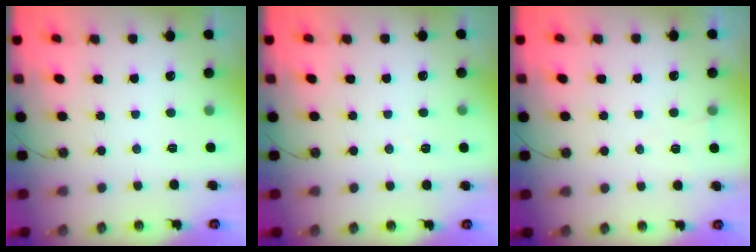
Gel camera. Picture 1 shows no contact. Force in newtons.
{"total": 5.1, "press": 4.0, "slide": 3.2}
{"total": 5.0, "press": 2.7, "slide": 4.2}